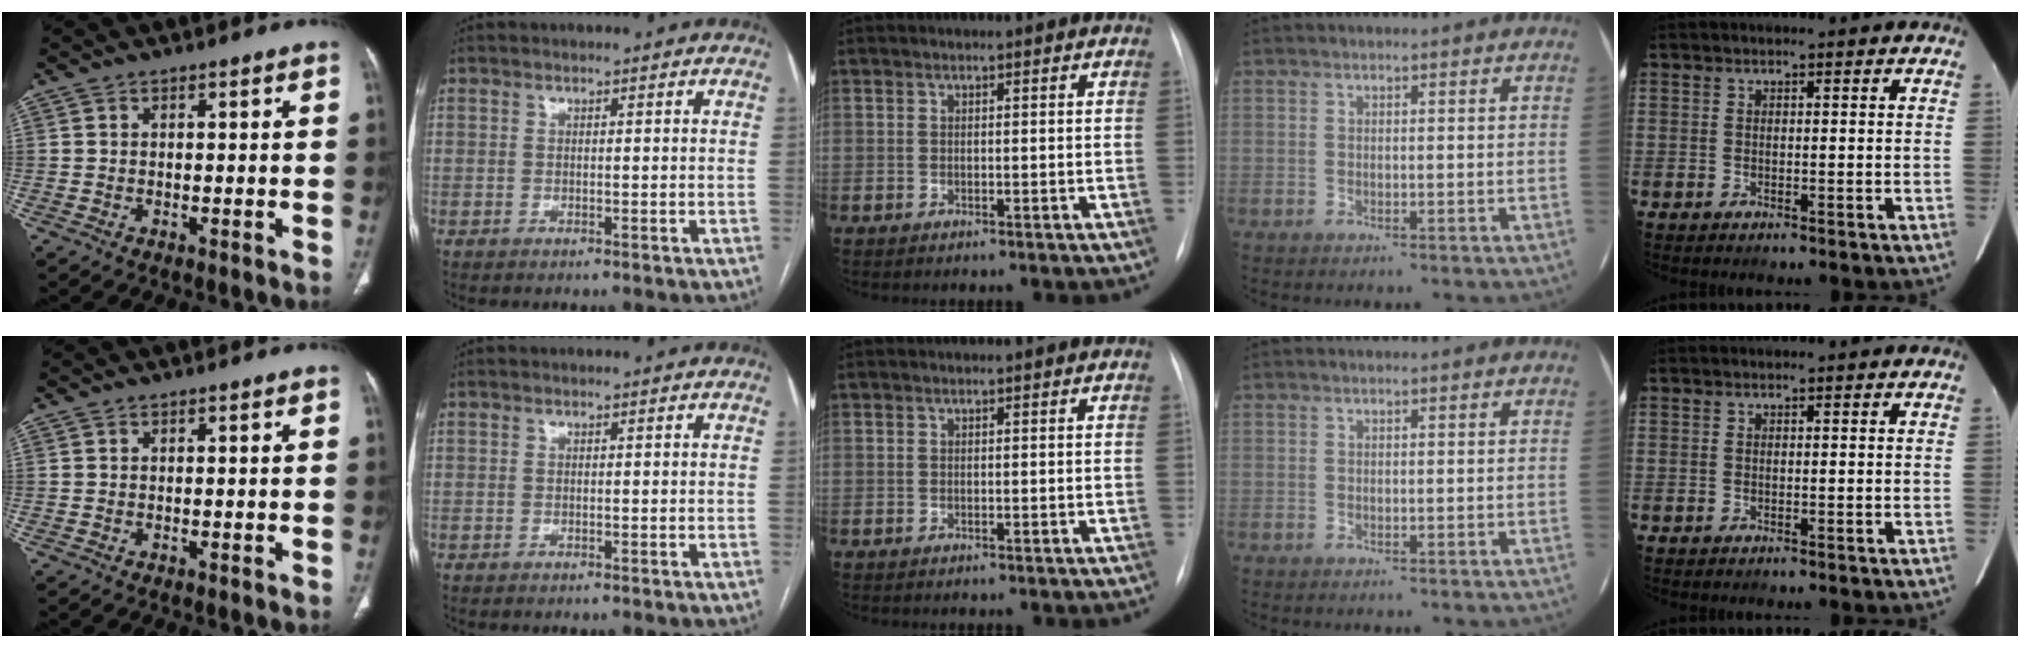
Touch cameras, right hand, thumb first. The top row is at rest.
{}